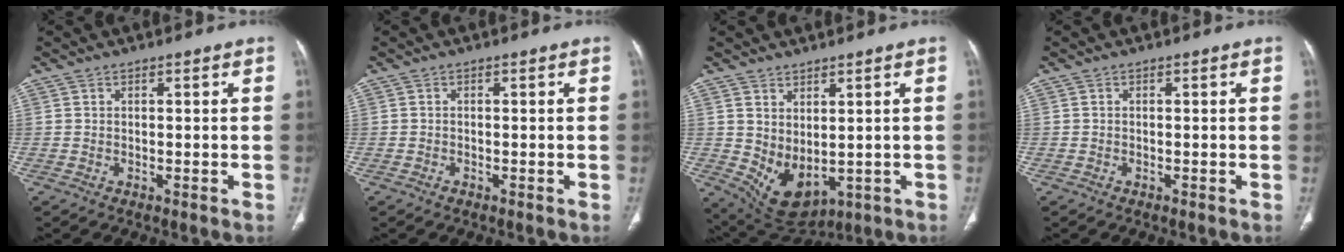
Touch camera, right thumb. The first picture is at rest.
{"total": 0.6, "force": [-0.4, 0.4, 0.2], "torque": [-0.001, 0.001, -0.009]}
{"total": 8.3, "force": [0.2, 5.1, 6.6], "torque": [-0.101, -0.014, 0.036]}
{"total": 0.0}